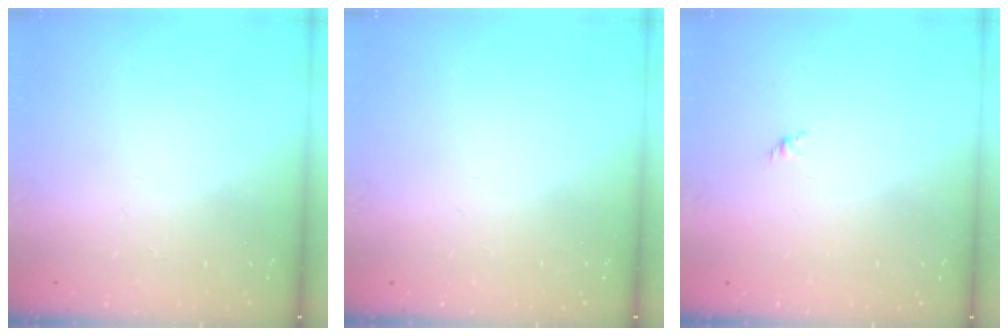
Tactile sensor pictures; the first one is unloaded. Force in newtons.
{"total": 0.0}
{"total": 1.6, "press": 1.5, "slide": 0.6}